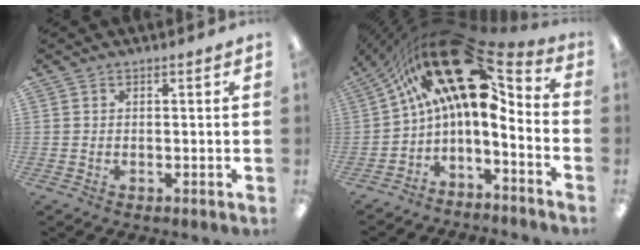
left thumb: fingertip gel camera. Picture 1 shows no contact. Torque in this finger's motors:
{"motor_torque": [-0.34, 2.65, 2.78, -0.01, 0.36]}